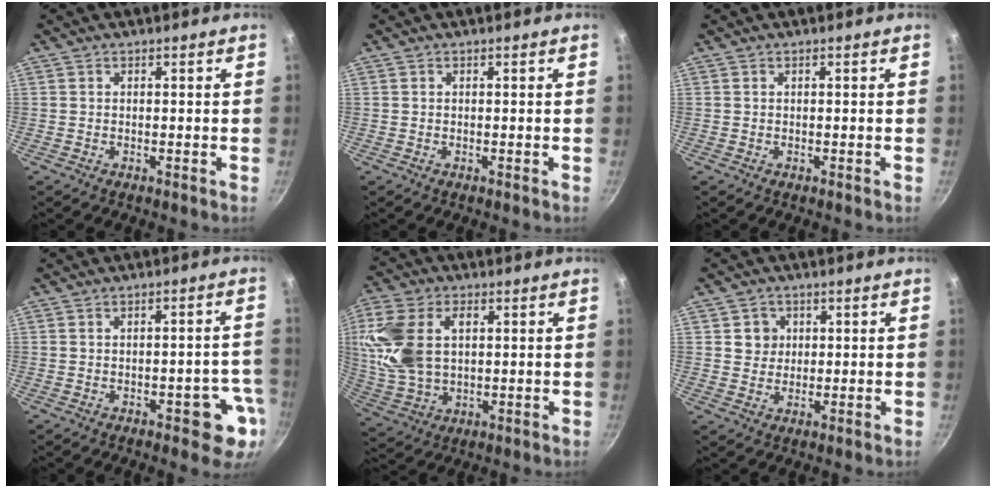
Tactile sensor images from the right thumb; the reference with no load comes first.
{"total": 0.0}
{"total": 0.0}
{"total": 7.3, "force": [-2.8, 3.5, 5.8], "torque": [-0.024, 0.024, -0.030]}
{"total": 14.7, "force": [3.1, 9.5, 10.8], "torque": [-0.212, 0.000, 0.063]}
{"total": 3.9, "force": [1.0, 3.7, 0.9], "torque": [0.013, 0.002, 0.014]}